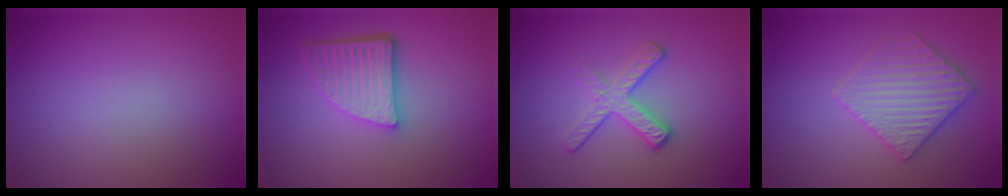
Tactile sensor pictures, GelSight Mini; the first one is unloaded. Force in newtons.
{"total": 4.8, "press": 3.5, "slide": 3.3}
{"total": 3.7, "press": 2.5, "slide": 2.7}
{"total": 3.5, "press": 3.5, "slide": 0.5}